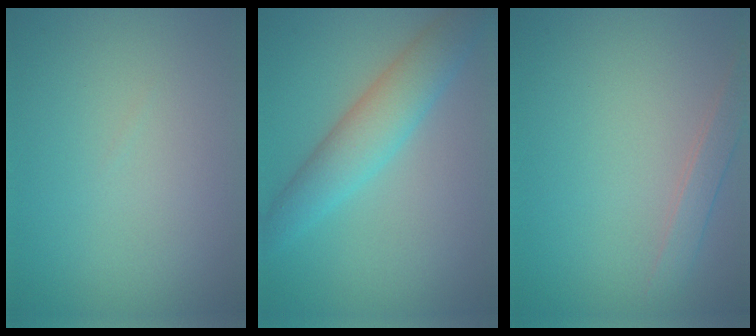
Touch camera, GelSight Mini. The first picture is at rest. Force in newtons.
{"total": 4.7, "press": 4.7, "slide": 0.2}
{"total": 1.8, "press": 1.8, "slide": 0.1}